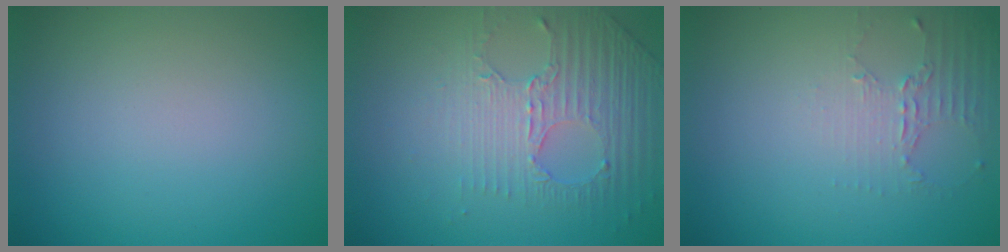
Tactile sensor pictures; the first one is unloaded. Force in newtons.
{"total": 4.6, "press": 3.0, "slide": 3.4}
{"total": 2.1, "press": 1.5, "slide": 1.5}